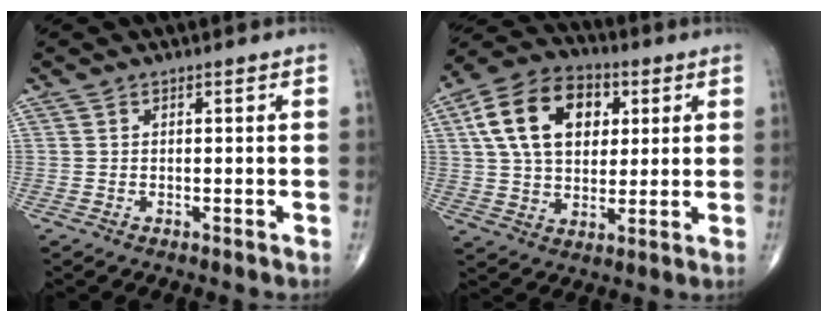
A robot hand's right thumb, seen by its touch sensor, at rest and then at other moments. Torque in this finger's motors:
{"motor_torque": [-0.07, 2.64, 0.91, 0.33, 0.27]}